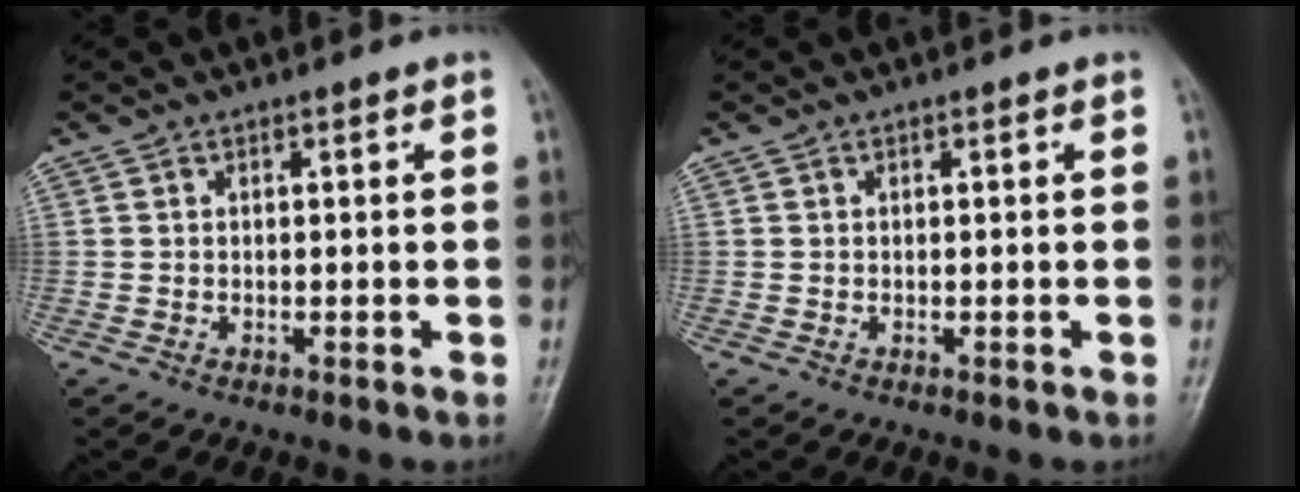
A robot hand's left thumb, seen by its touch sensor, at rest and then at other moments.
{"total": 0.0}